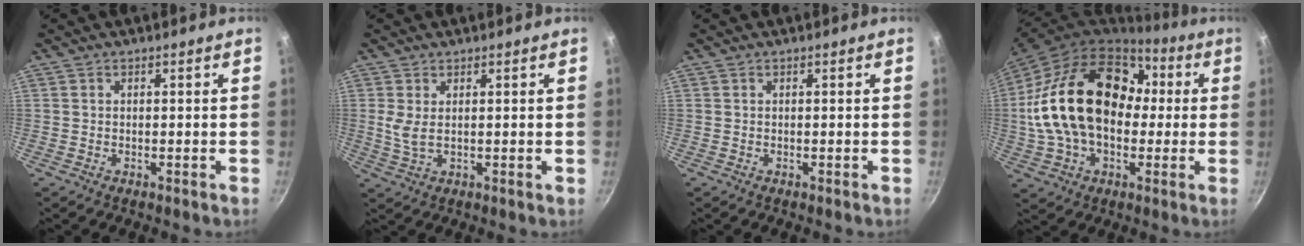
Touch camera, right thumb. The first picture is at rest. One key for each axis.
{"total": 3.3, "fx": 0.9, "fy": 1.4, "fz": 2.9, "tx": -0.056, "ty": -0.007, "tz": 0.022}
{"total": 0.0}
{"total": 26.0, "fx": 2.1, "fy": 17.6, "fz": 19.0, "tx": -0.333, "ty": 0.047, "tz": 0.035}